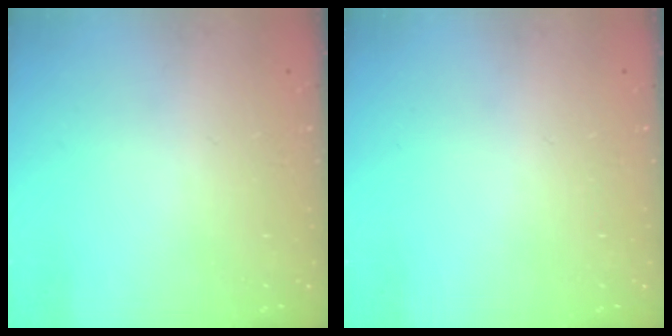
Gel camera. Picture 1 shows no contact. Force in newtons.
{"total": 0.0}